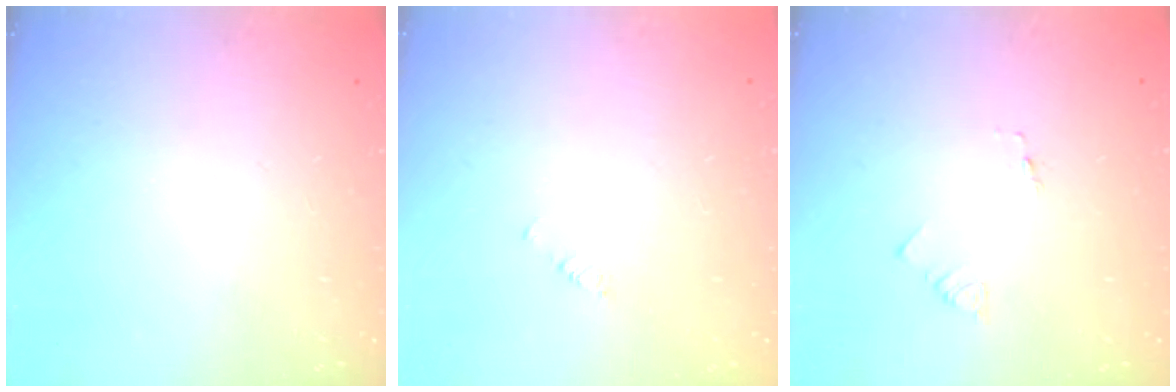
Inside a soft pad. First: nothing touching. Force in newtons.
{"total": 1.1, "press": 1.1, "slide": 0.1}
{"total": 1.4, "press": 1.3, "slide": 0.1}